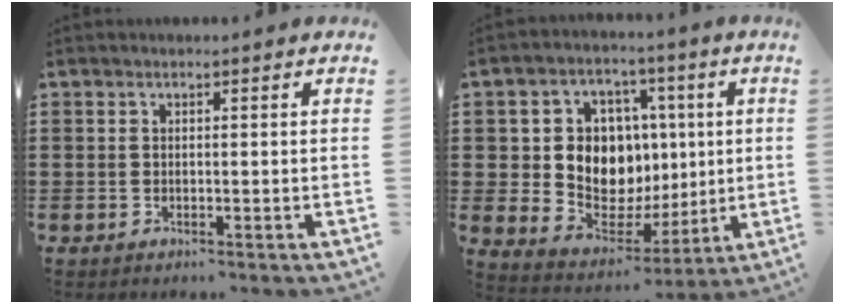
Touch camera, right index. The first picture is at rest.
{"total": 9.8, "force": [2.1, 8.5, 4.4], "torque": [-0.092, -0.004, 0.047]}